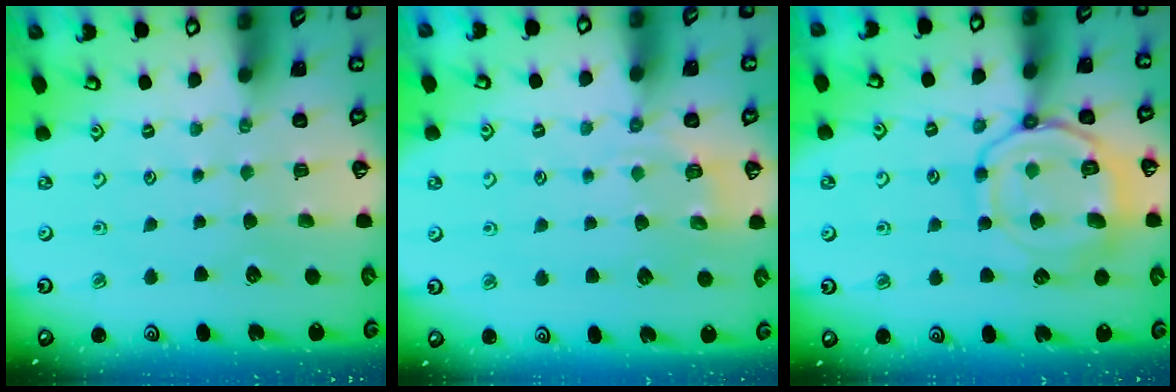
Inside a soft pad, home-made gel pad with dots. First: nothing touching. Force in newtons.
{"total": 4.3, "press": 3.9, "slide": 1.8}
{"total": 15.4, "press": 15.4, "slide": 1.4}